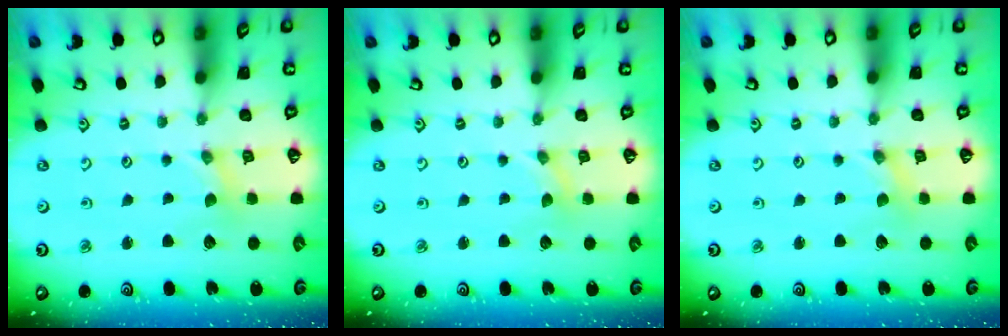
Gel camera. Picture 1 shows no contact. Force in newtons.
{"total": 0.0}
{"total": 0.0}